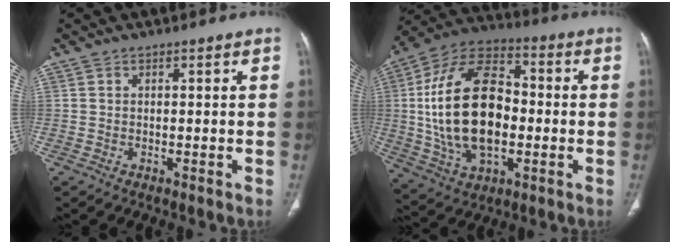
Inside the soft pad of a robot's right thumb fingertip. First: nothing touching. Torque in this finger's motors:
{"motor_torque": [2.38, 2.64, 2.76, -0.01, 0.33]}